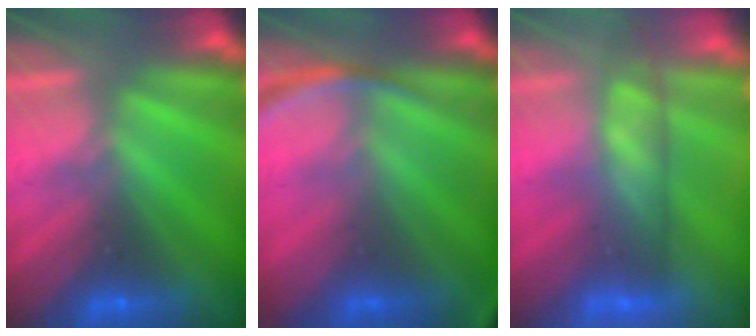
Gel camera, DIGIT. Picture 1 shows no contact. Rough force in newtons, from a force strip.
{"total": 2.6}
{"total": 3.7}